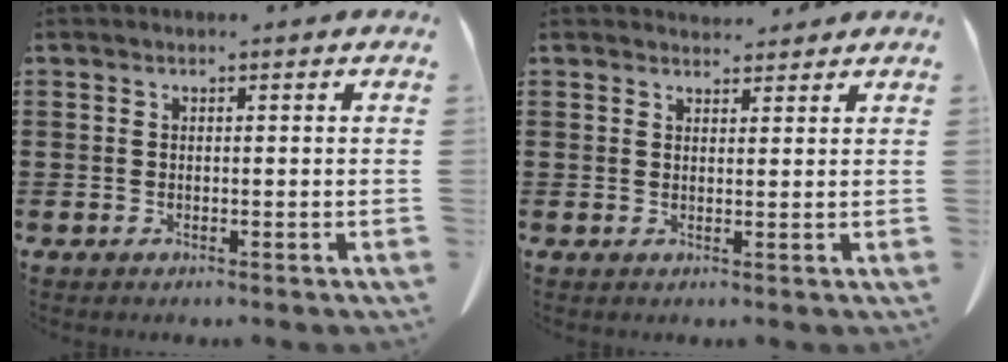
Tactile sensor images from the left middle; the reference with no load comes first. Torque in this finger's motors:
{"motor_torque": [-0.02, -0.02, -0.04, 0.01]}